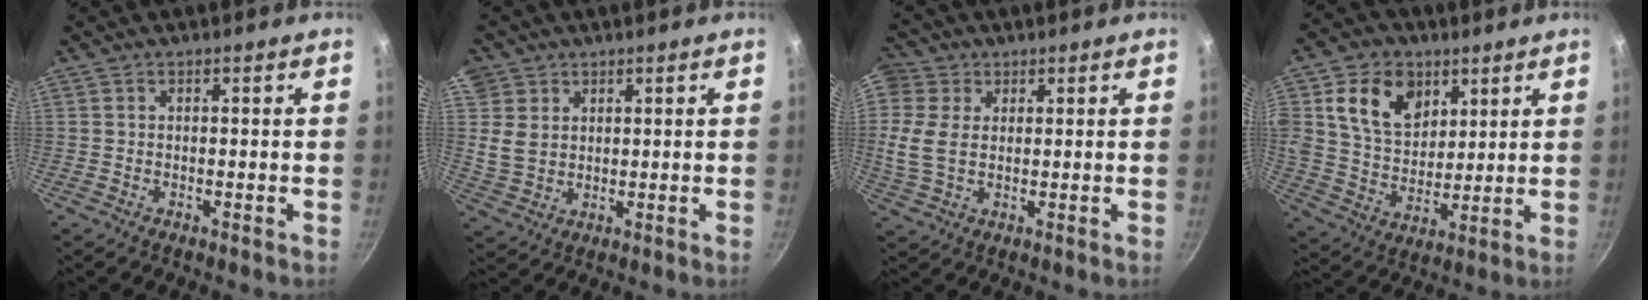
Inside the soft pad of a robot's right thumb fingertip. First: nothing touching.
{"total": 6.1, "force": [2.2, 5.3, 2.2], "torque": [-0.014, -0.006, 0.047]}
{"total": 8.5, "force": [1.6, 6.4, 5.4], "torque": [-0.099, -0.004, 0.021]}
{"total": 14.3, "force": [5.8, 10.5, 7.8], "torque": [-0.112, -0.024, 0.103]}